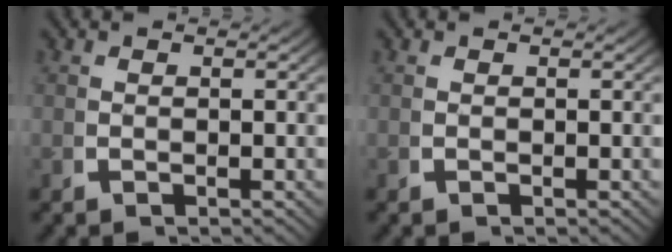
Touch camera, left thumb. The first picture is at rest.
{"total": 0.0}